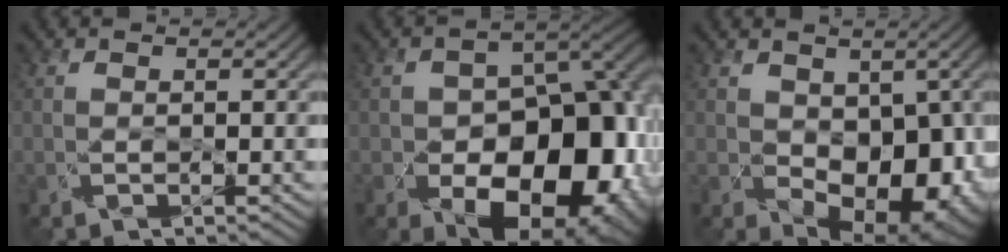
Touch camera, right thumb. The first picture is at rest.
{"total": 18.9, "force": [-8.0, 12.0, 12.2], "torque": [-0.143, -0.021, -0.088]}
{"total": 14.0, "force": [-2.6, 9.7, 9.8], "torque": [-0.124, -0.047, 0.003]}